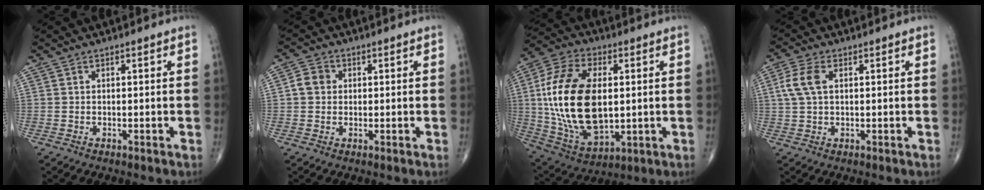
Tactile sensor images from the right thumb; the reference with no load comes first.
{"total": 3.7, "force": [0.4, 3.3, 1.7], "torque": [-0.022, 0.008, 0.000]}
{"total": 23.2, "force": [1.4, 13.1, 19.1], "torque": [-0.375, -0.008, 0.035]}
{"total": 5.5, "force": [1.2, 3.1, 4.4], "torque": [-0.110, 0.012, 0.022]}